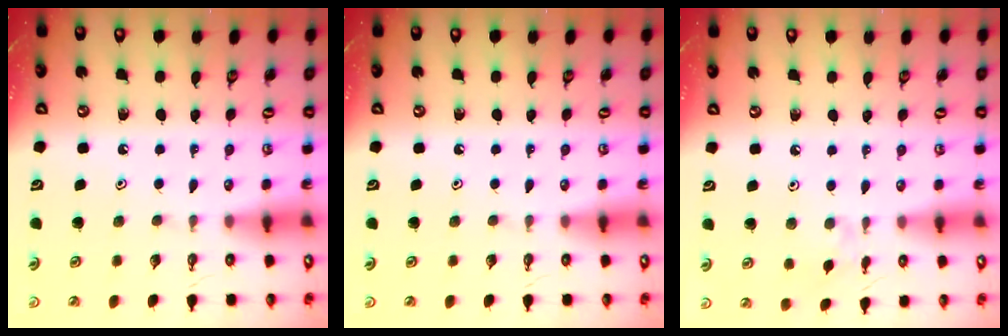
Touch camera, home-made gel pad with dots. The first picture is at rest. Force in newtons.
{"total": 0.0}
{"total": 2.4, "press": 2.4, "slide": 0.4}